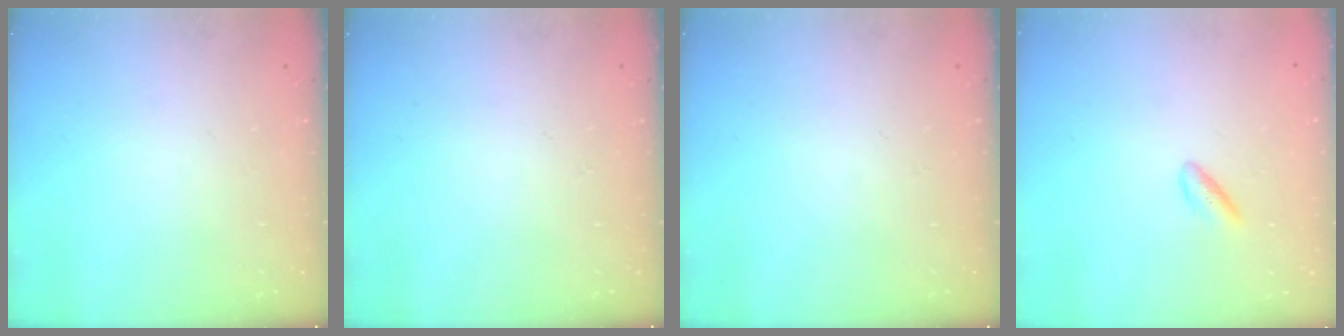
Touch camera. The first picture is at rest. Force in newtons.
{"total": 0.0}
{"total": 0.0}
{"total": 2.9, "press": 2.6, "slide": 1.2}